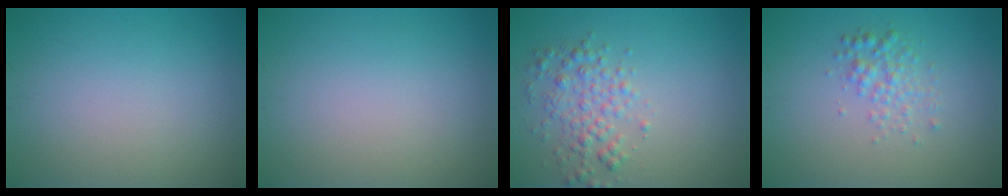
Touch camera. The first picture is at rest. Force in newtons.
{"total": 0.0}
{"total": 2.9, "press": 2.9, "slide": 0.1}
{"total": 2.1, "press": 2.1, "slide": 0.0}